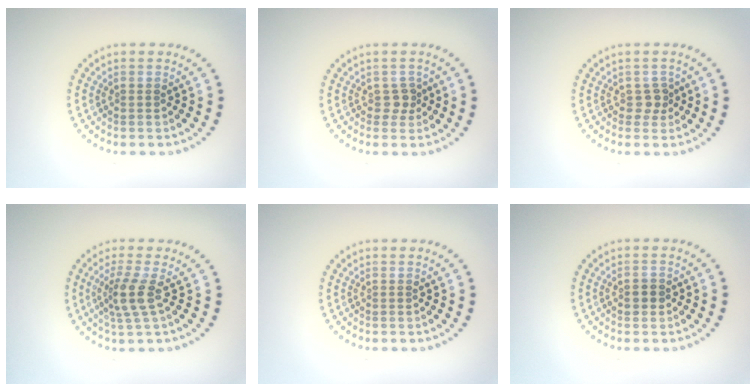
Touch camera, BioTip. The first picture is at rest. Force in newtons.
{"total": 1.3, "press": 1.1, "slide": 0.7}
{"total": 1.3, "press": 1.1, "slide": 0.7}
{"total": 2.7, "press": 2.0, "slide": 1.8}
{"total": 0.0}
{"total": 1.3, "press": 1.3, "slide": 0.3}